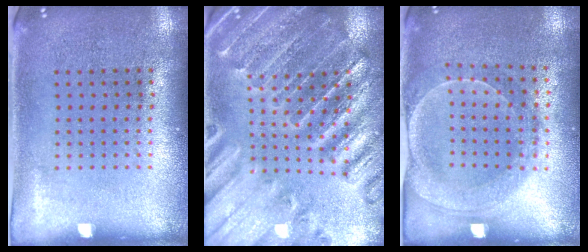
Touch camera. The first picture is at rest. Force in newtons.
{"total": 2.7, "press": 2.7, "slide": 0.4}
{"total": 1.8, "press": 1.7, "slide": 0.4}